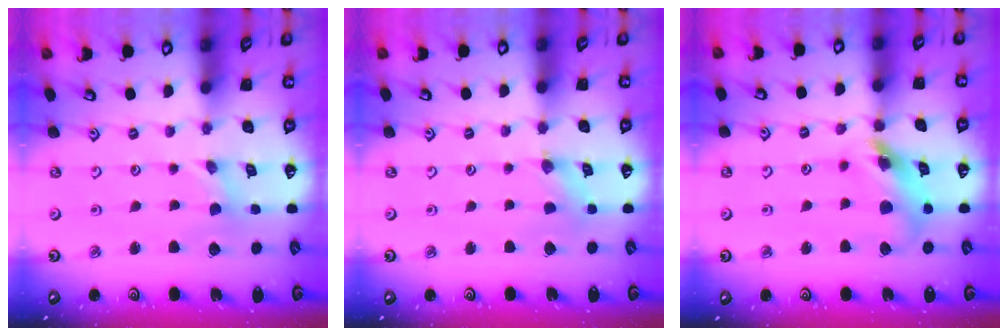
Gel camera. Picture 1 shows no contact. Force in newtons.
{"total": 1.6, "press": 1.5, "slide": 0.2}
{"total": 13.2, "press": 13.1, "slide": 1.7}